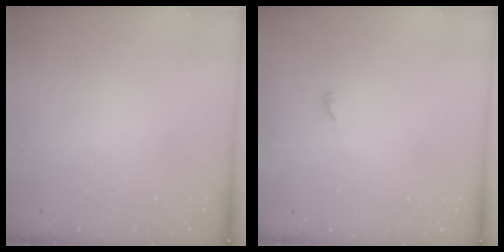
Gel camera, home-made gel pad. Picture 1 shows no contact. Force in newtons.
{"total": 2.5, "press": 2.5, "slide": 0.2}